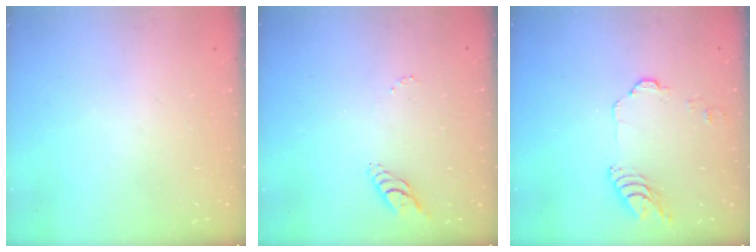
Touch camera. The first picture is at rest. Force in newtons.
{"total": 6.9, "press": 6.8, "slide": 0.7}
{"total": 8.3, "press": 8.3, "slide": 0.8}